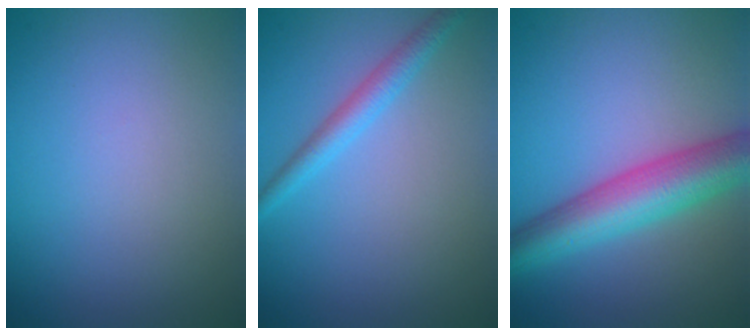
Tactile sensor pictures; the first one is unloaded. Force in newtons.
{"total": 2.2, "press": 2.2, "slide": 0.1}
{"total": 6.9, "press": 6.9, "slide": 0.2}